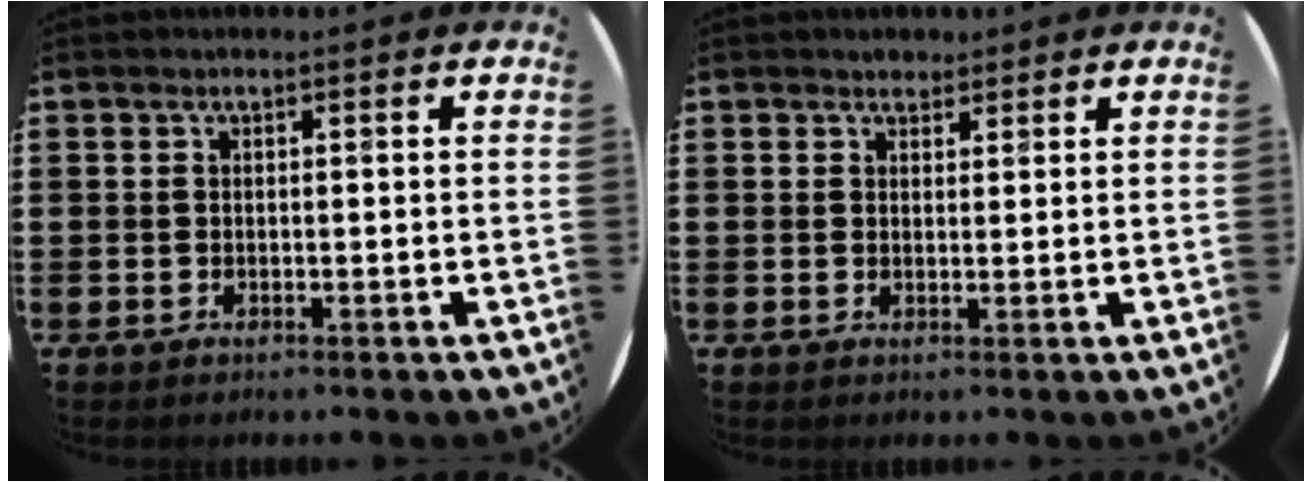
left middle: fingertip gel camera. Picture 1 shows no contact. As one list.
[{"total": 1.6, "force": [1.5, 0.5, 0.0], "torque": [0.006, 0.000, 0.027]}]